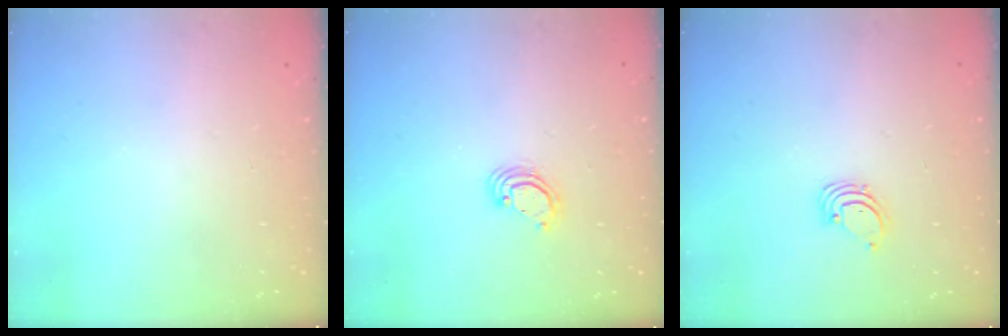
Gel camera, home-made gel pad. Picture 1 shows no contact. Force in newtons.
{"total": 3.8, "press": 3.8, "slide": 0.1}
{"total": 1.6, "press": 1.6, "slide": 0.1}